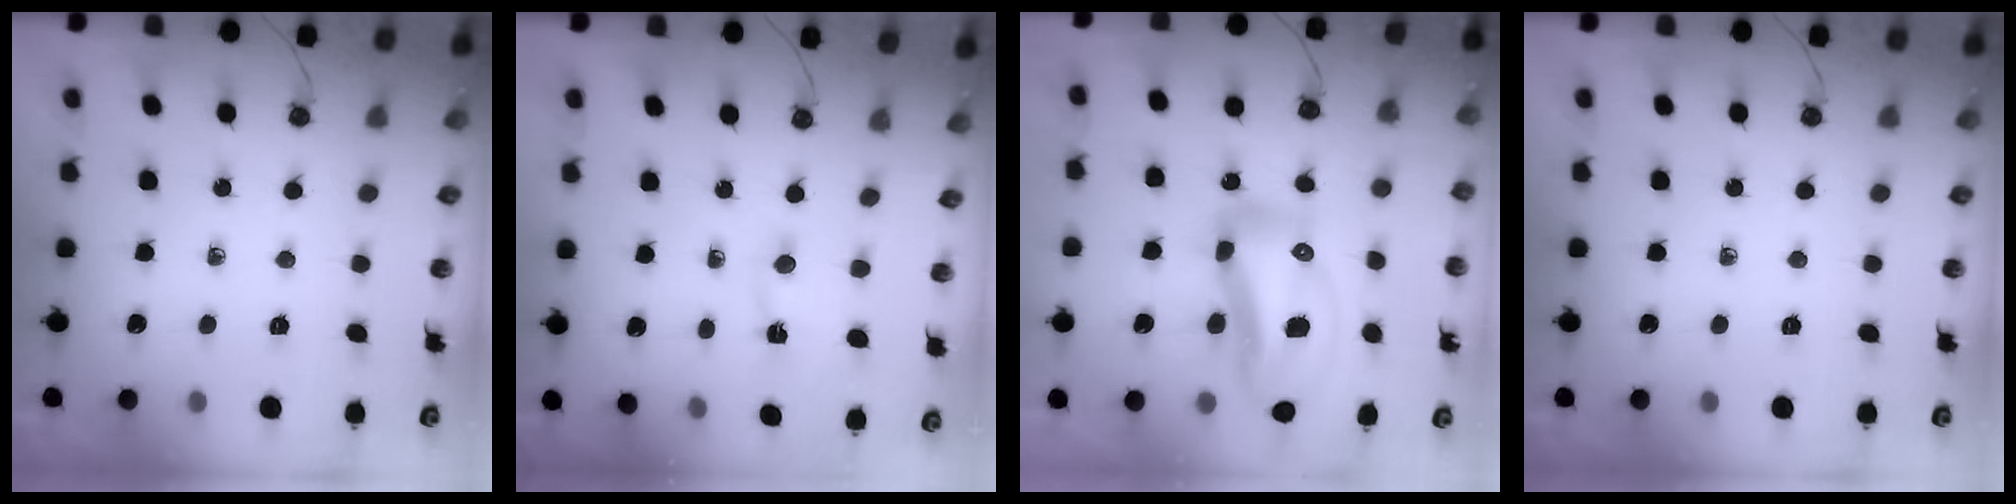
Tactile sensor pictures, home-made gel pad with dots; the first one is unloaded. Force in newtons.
{"total": 1.1, "press": 1.0, "slide": 0.4}
{"total": 19.0, "press": 18.8, "slide": 2.4}
{"total": 0.0}